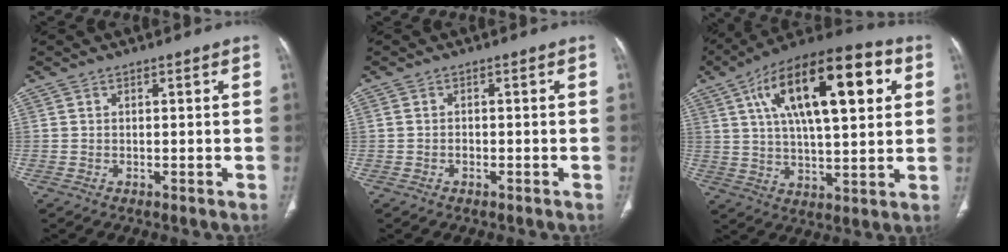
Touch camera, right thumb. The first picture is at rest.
{"total": 0.9, "force": [-0.4, 0.7, 0.4], "torque": [-0.007, 0.002, -0.006]}
{"total": 24.9, "force": [8.3, 9.8, 21.3], "torque": [-0.335, 0.011, 0.127]}